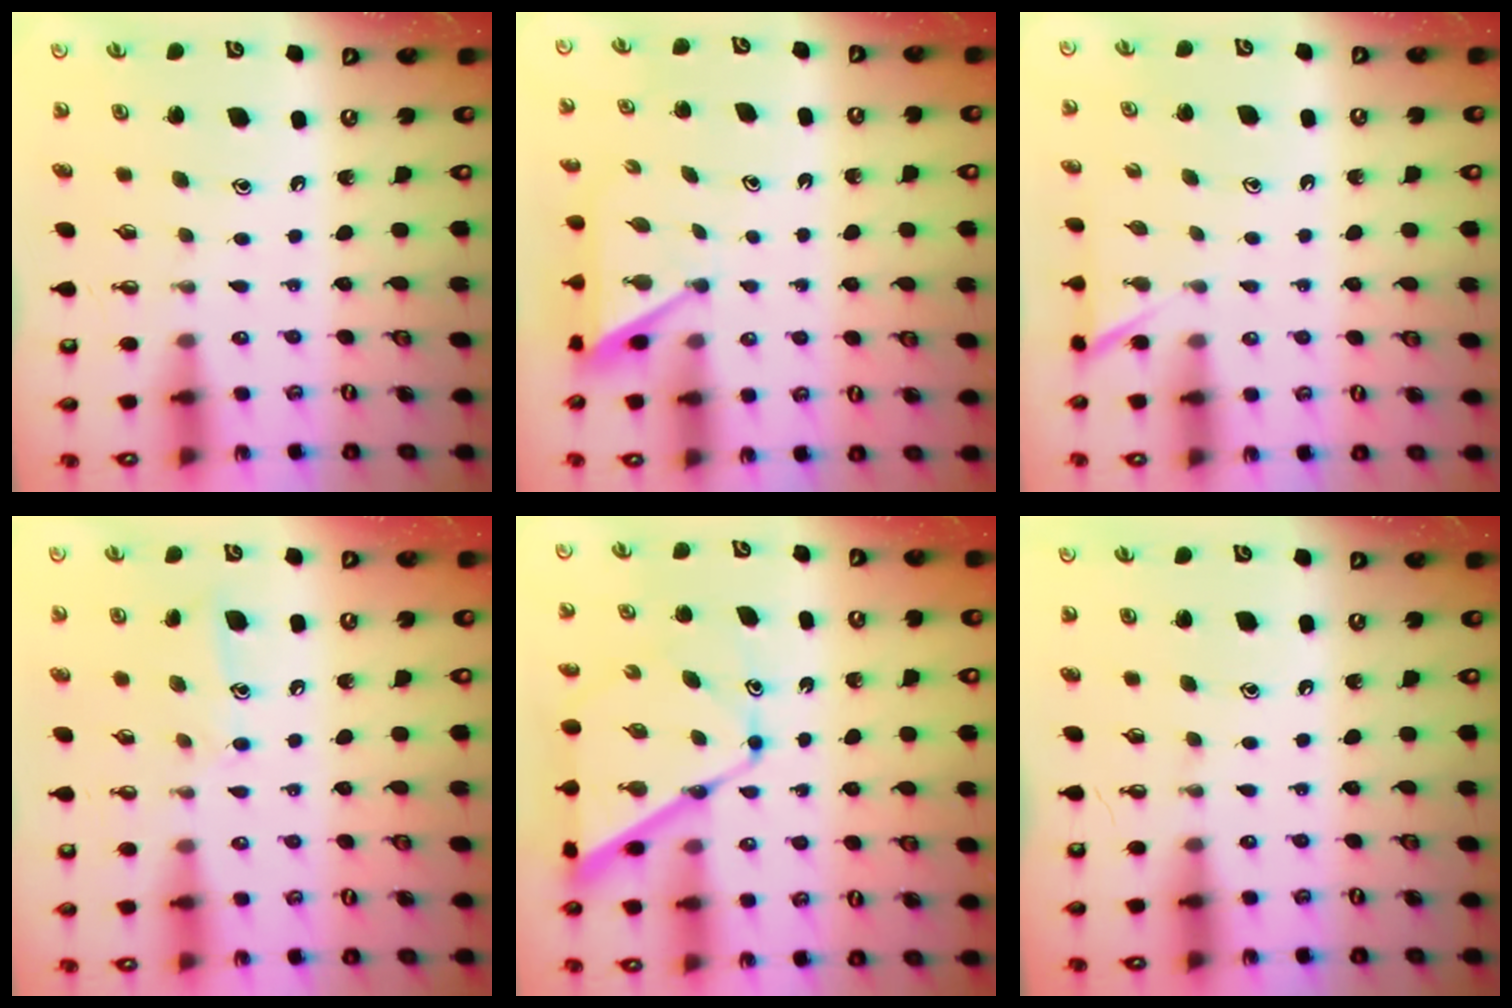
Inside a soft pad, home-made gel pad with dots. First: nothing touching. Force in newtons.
{"total": 4.8, "press": 4.8, "slide": 0.3}
{"total": 2.7, "press": 2.7, "slide": 0.3}
{"total": 7.9, "press": 7.9, "slide": 0.4}
{"total": 11.7, "press": 11.6, "slide": 0.9}
{"total": 0.0}